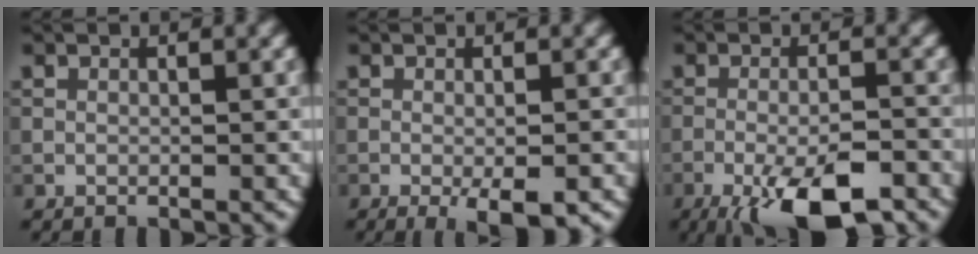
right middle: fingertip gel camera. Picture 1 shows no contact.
{"total": 3.4, "force": [-1.6, 0.7, 3.0], "torque": [-0.049, -0.007, -0.021]}
{"total": 9.3, "force": [-5.5, 2.8, 7.0], "torque": [-0.120, -0.011, -0.096]}